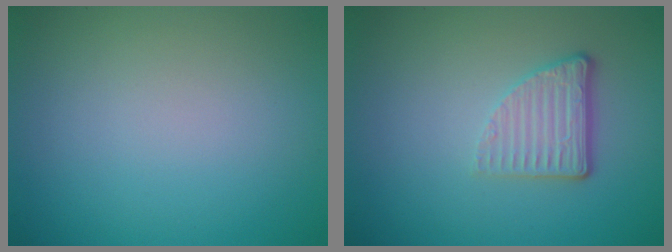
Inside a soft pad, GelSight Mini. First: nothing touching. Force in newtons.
{"total": 3.0, "press": 2.1, "slide": 2.1}